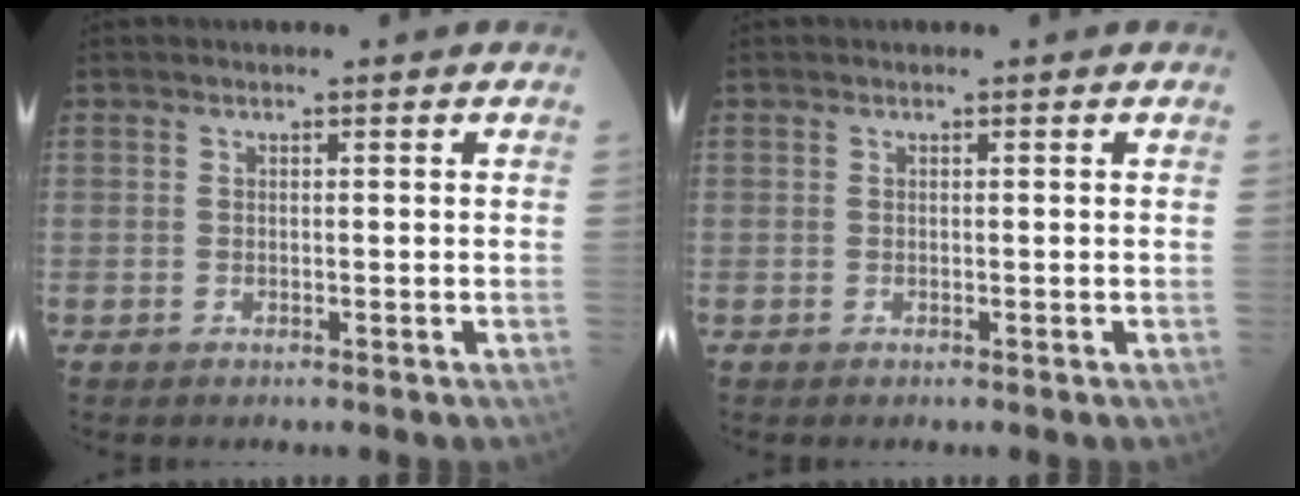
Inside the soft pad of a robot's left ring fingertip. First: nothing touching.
{"total": 0.0}